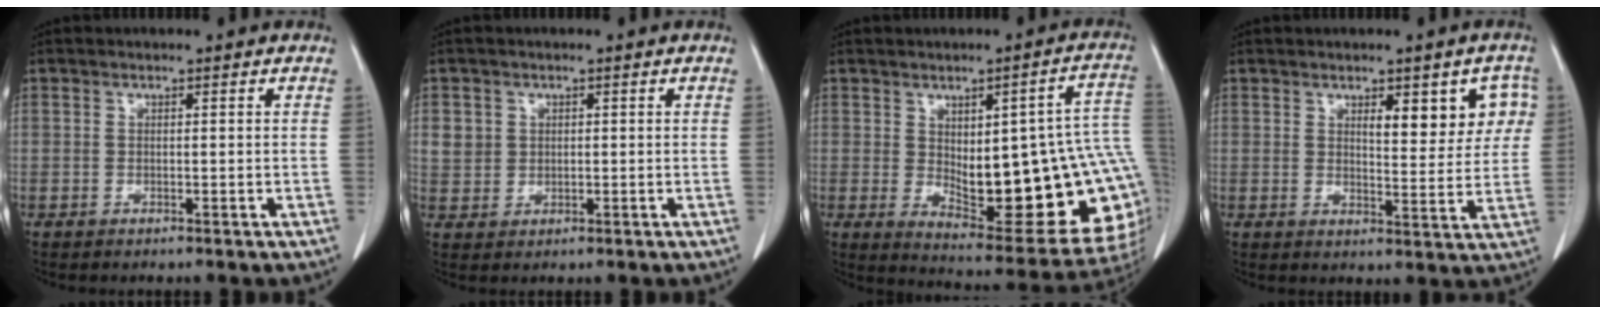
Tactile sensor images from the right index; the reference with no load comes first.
{"total": 3.3, "force": [1.1, 3.1, 0.6], "torque": [-0.004, 0.004, 0.027]}
{"total": 24.0, "force": [-0.3, 6.4, 23.1], "torque": [-0.231, 0.008, 0.019]}
{"total": 7.7, "force": [3.1, 2.9, 6.5], "torque": [-0.071, 0.011, 0.040]}